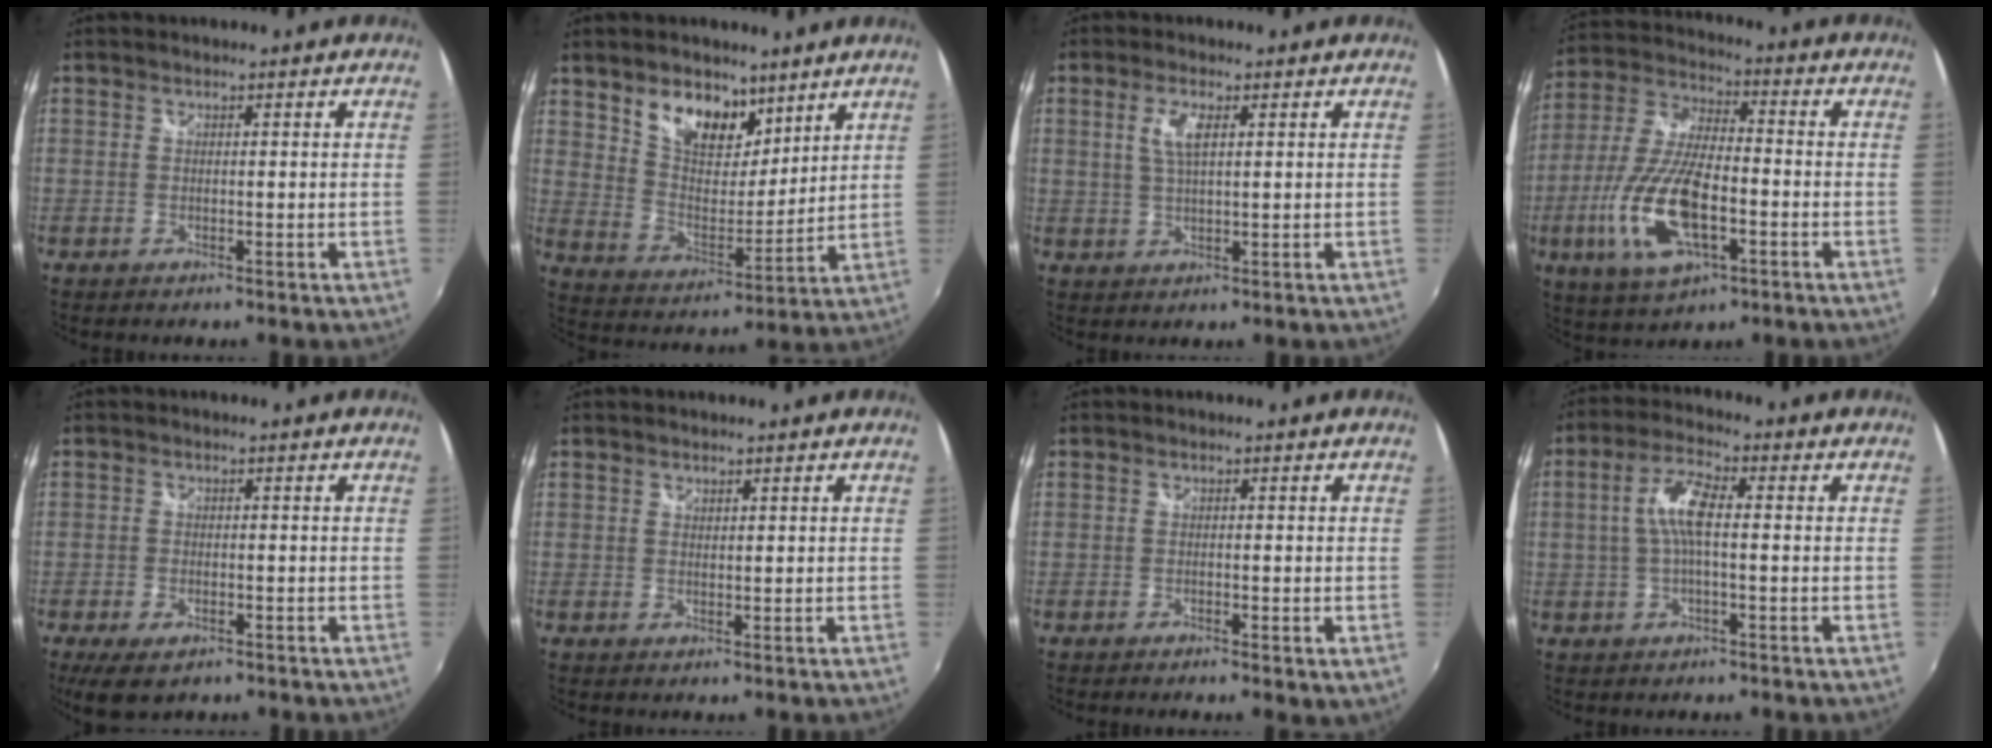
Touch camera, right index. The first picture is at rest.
{"total": 12.3, "force": [8.0, 7.2, 5.9], "torque": [-0.098, 0.004, 0.149]}
{"total": 4.2, "force": [1.4, 1.3, 3.7], "torque": [-0.073, 0.001, 0.026]}
{"total": 17.4, "force": [-5.5, 6.8, 15.0], "torque": [-0.324, -0.014, -0.103]}
{"total": 5.9, "force": [-3.6, 2.9, 3.7], "torque": [-0.087, -0.020, -0.060]}
{"total": 0.7, "force": [0.6, 0.3, 0.1], "torque": [0.000, 0.000, 0.011]}
{"total": 1.6, "force": [-0.5, 0.6, 1.3], "torque": [-0.022, -0.006, -0.008]}
{"total": 6.5, "force": [0.0, 1.6, 6.3], "torque": [-0.129, 0.011, 0.001]}